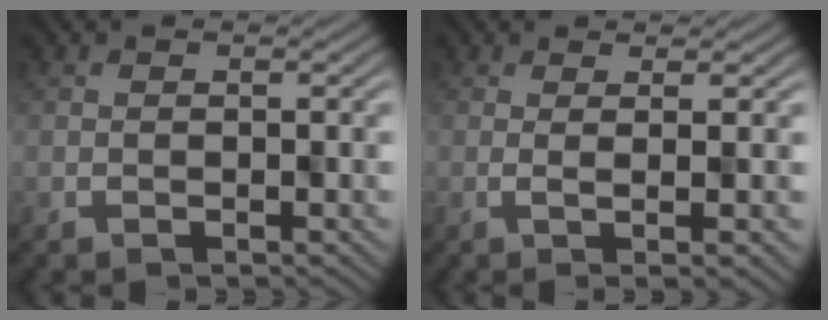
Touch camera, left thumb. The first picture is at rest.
{"total": 3.6, "force": [0.2, 0.7, 3.5], "torque": [-0.043, 0.003, 0.001]}